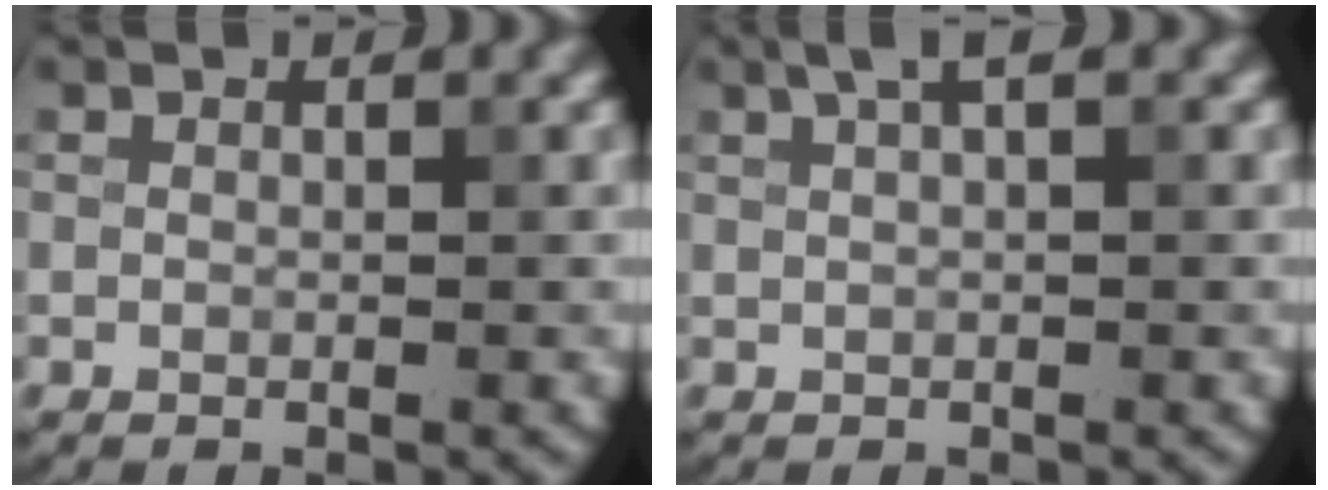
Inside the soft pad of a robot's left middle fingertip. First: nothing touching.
{"total": 1.8, "force": [1.1, 0.4, 1.4], "torque": [-0.022, 0.006, 0.017]}